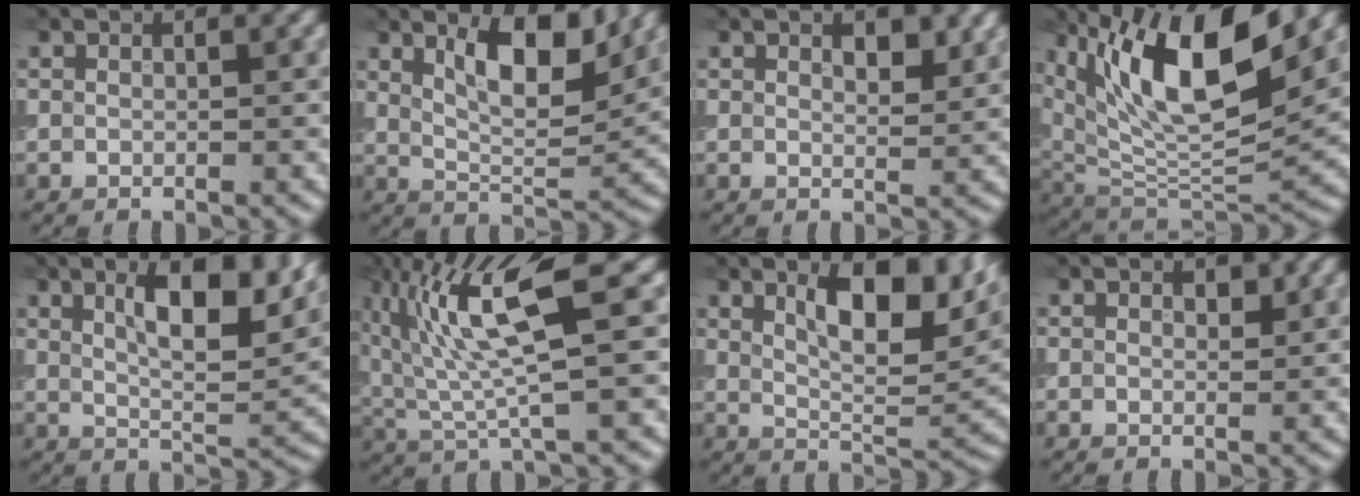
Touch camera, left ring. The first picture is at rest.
{"total": 7.0, "force": [3.5, 2.4, 5.6], "torque": [-0.094, -0.001, 0.058]}
{"total": 2.2, "force": [1.2, 0.9, 1.6], "torque": [-0.019, -0.002, 0.022]}
{"total": 13.3, "force": [6.1, 4.9, 10.8], "torque": [-0.180, 0.006, 0.106]}
{"total": 8.2, "force": [3.7, 2.5, 6.9], "torque": [-0.104, 0.003, 0.064]}
{"total": 7.9, "force": [2.4, 1.6, 7.4], "torque": [-0.150, 0.003, 0.047]}
{"total": 9.6, "force": [3.8, 3.6, 8.0], "torque": [-0.126, 0.003, 0.065]}
{"total": 0.8, "force": [0.5, 0.4, 0.4], "torque": [-0.003, -0.003, 0.008]}